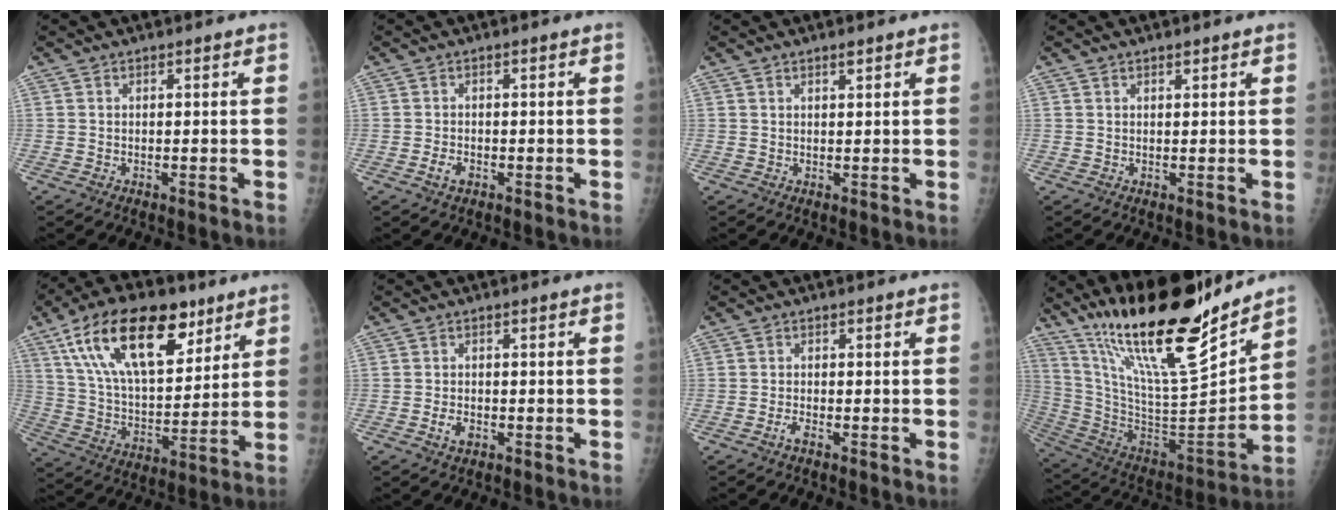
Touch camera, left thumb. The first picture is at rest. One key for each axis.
{"total": 2.0, "fx": -0.9, "fy": 1.2, "fz": 1.3, "tx": -0.024, "ty": 0.006, "tz": -0.016}
{"total": 1.2, "fx": 0.8, "fy": 0.3, "fz": 0.8, "tx": -0.009, "ty": -0.005, "tz": 0.015}
{"total": 0.8, "fx": 0.6, "fy": 0.3, "fz": 0.5, "tx": -0.005, "ty": -0.003, "tz": 0.010}
{"total": 23.2, "fx": 12.4, "fy": 11.4, "fz": 16.0, "tx": -0.247, "ty": -0.029, "tz": 0.218}
{"total": 2.3, "fx": -1.0, "fy": 1.4, "fz": 1.5, "tx": -0.025, "ty": 0.004, "tz": -0.015}
{"total": 1.3, "fx": -0.9, "fy": 0.3, "fz": 0.9, "tx": -0.023, "ty": 0.004, "tz": -0.019}
{"total": 26.4, "fx": 20.5, "fy": 4.6, "fz": 15.9, "tx": -0.237, "ty": -0.111, "tz": 0.359}